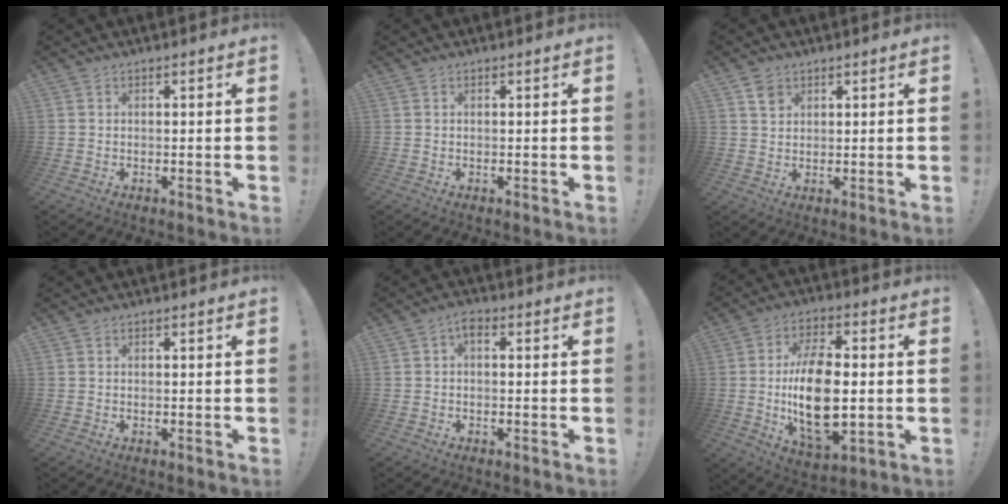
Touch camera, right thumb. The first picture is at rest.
{"total": 0.0}
{"total": 3.0, "force": [2.0, 1.7, 1.5], "torque": [-0.015, -0.013, 0.036]}
{"total": 0.0}
{"total": 2.5, "force": [-0.2, 1.3, 2.2], "torque": [-0.034, 0.004, -0.007]}
{"total": 18.6, "force": [-1.2, 9.9, 15.7], "torque": [-0.292, -0.003, -0.020]}